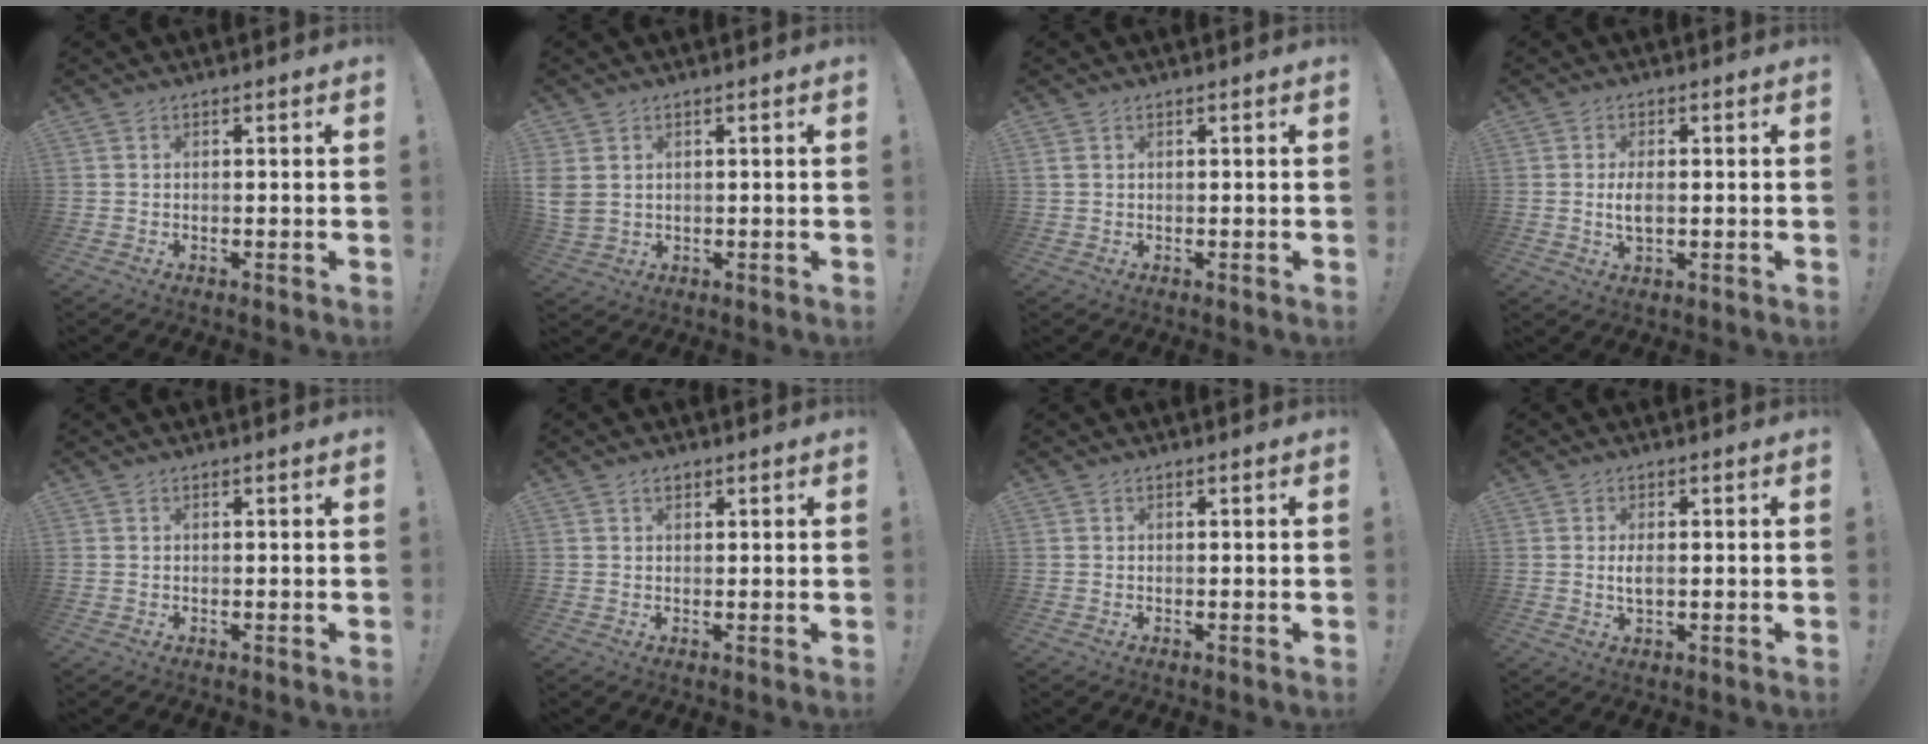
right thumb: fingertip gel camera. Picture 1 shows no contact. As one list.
[{"total": 4.5, "force": [1.7, 3.2, 2.5], "torque": [-0.056, -0.005, 0.033]}, {"total": 1.3, "force": [0.7, 0.7, 0.8], "torque": [-0.023, 0.004, 0.014]}, {"total": 4.3, "force": [-0.1, 2.0, 3.8], "torque": [-0.066, -0.007, -0.008]}, {"total": 0.0}, {"total": 1.4, "force": [0.9, 0.8, 0.7], "torque": [-0.010, -0.001, 0.016]}, {"total": 0.0}, {"total": 2.9, "force": [0.0, 1.2, 2.6], "torque": [-0.049, -0.002, -0.003]}]